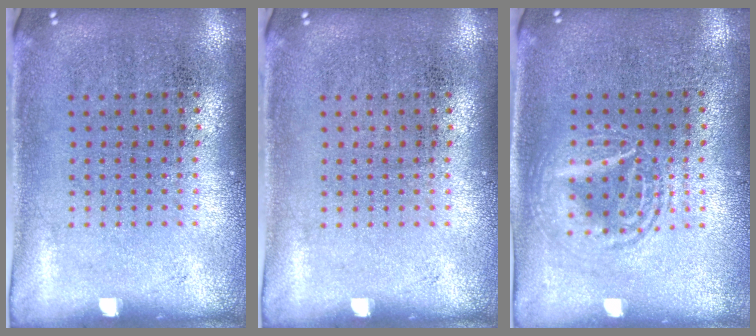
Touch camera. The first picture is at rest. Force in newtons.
{"total": 0.0}
{"total": 2.8, "press": 2.8, "slide": 0.3}